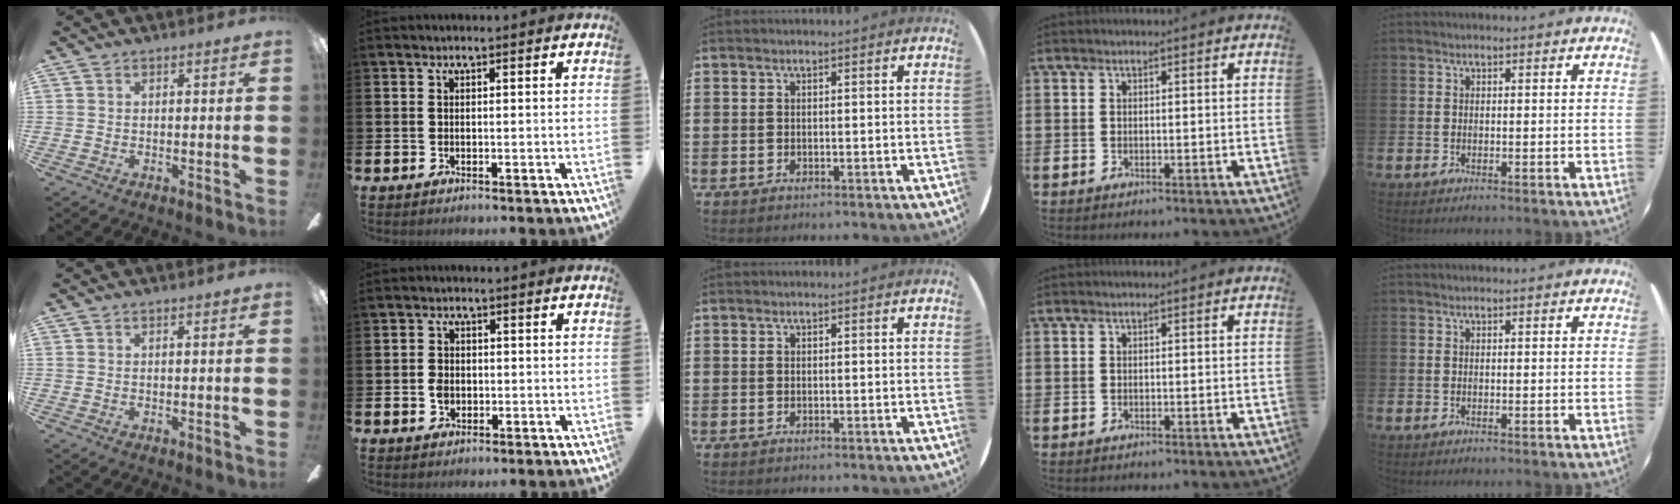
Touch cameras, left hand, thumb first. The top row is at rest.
{"thumb": {"total": 0.5, "force": [0.0, -0.1, 0.5], "torque": [-0.008, -0.001, 0.000]}, "index": {"total": 2.3, "force": [-0.3, 1.9, 1.2], "torque": [-0.017, 0.004, -0.010]}}